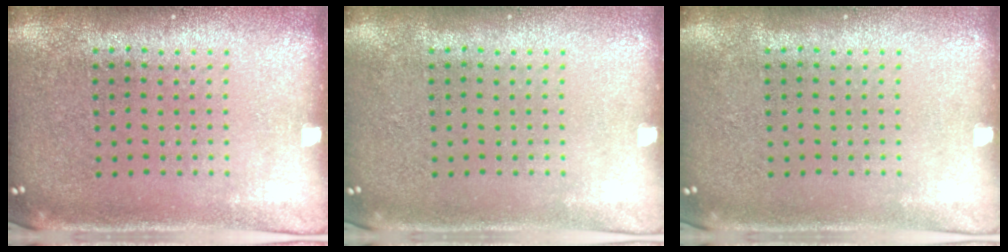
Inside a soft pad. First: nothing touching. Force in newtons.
{"total": 0.0}
{"total": 0.0}